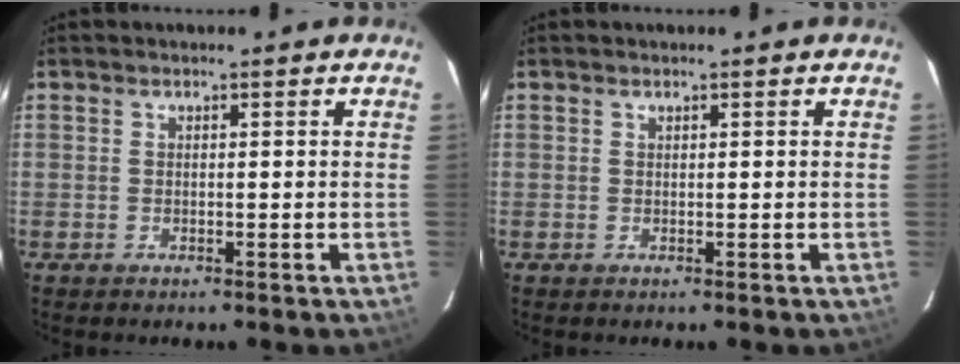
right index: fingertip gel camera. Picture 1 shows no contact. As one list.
[{"total": 0.0}]